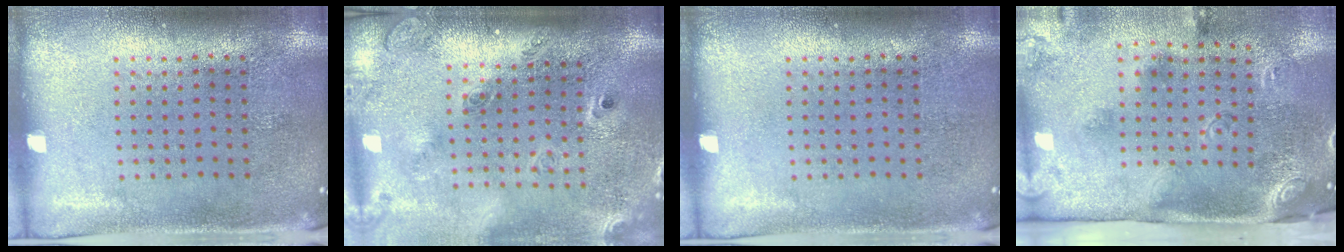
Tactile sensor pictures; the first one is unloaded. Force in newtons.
{"total": 2.6, "press": 1.8, "slide": 1.8}
{"total": 0.0}
{"total": 2.9, "press": 1.8, "slide": 2.2}